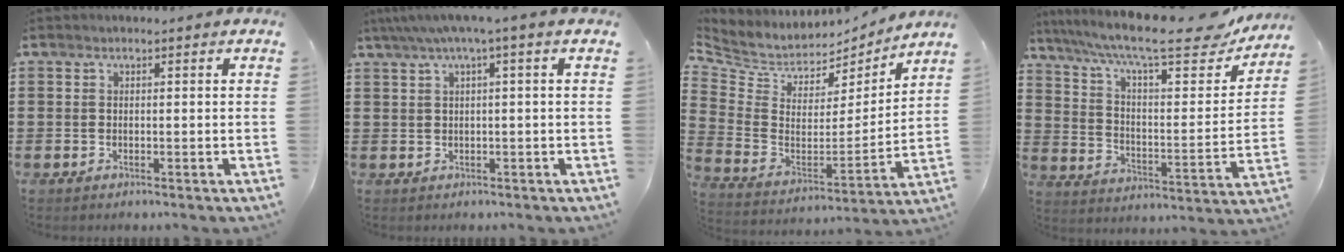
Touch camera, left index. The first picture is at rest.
{"total": 2.6, "force": [0.6, -0.3, 2.5], "torque": [-0.047, -0.004, 0.008]}
{"total": 5.2, "force": [4.2, 3.0, 0.7], "torque": [-0.049, -0.041, 0.073]}
{"total": 13.2, "force": [10.3, 1.8, 8.1], "torque": [-0.167, -0.062, 0.168]}